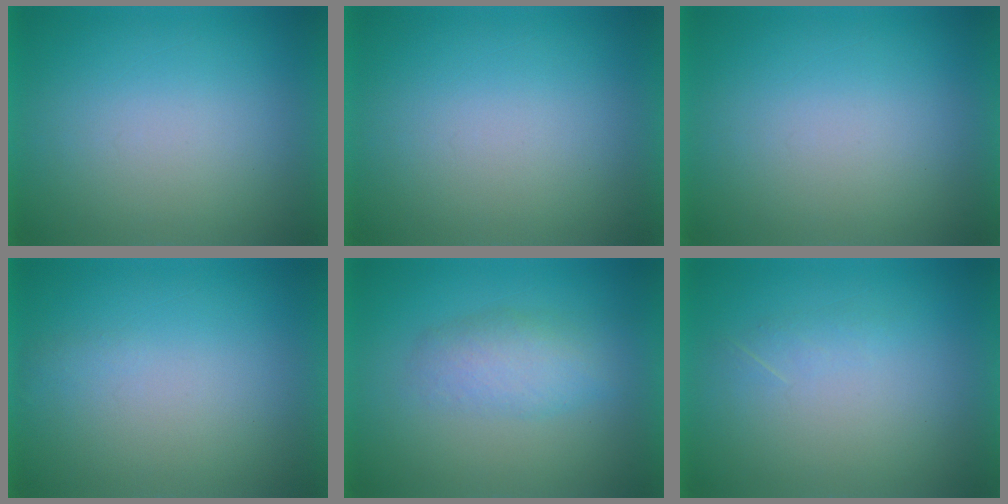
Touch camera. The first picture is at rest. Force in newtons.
{"total": 0.0}
{"total": 0.0}
{"total": 1.1}
{"total": 3.9}
{"total": 1.3}